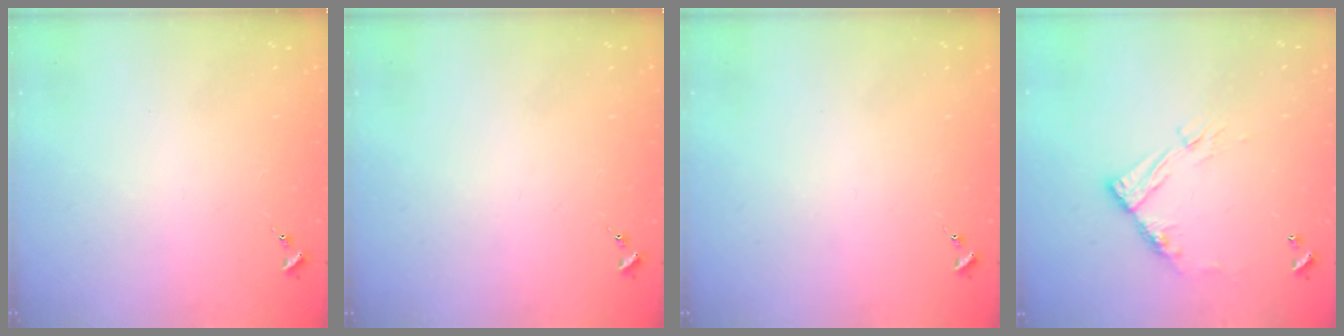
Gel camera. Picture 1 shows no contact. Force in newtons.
{"total": 0.0}
{"total": 0.0}
{"total": 10.6, "press": 10.5, "slide": 0.8}